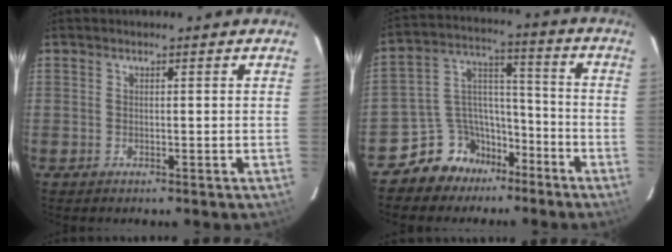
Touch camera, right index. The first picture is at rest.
{"total": 11.1, "force": [-7.9, 7.5, 2.2], "torque": [-0.050, 0.065, -0.132]}